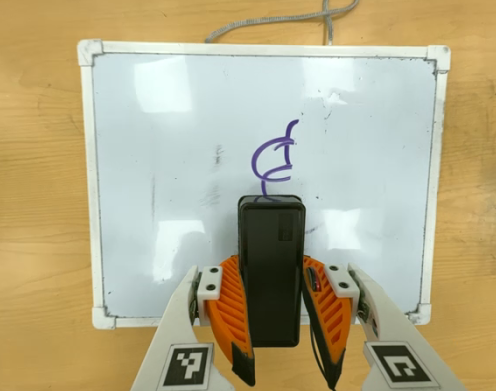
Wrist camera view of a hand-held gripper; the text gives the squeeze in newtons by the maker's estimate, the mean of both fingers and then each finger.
{"total": 7.7, "left": 6.5, "right": 8.8}